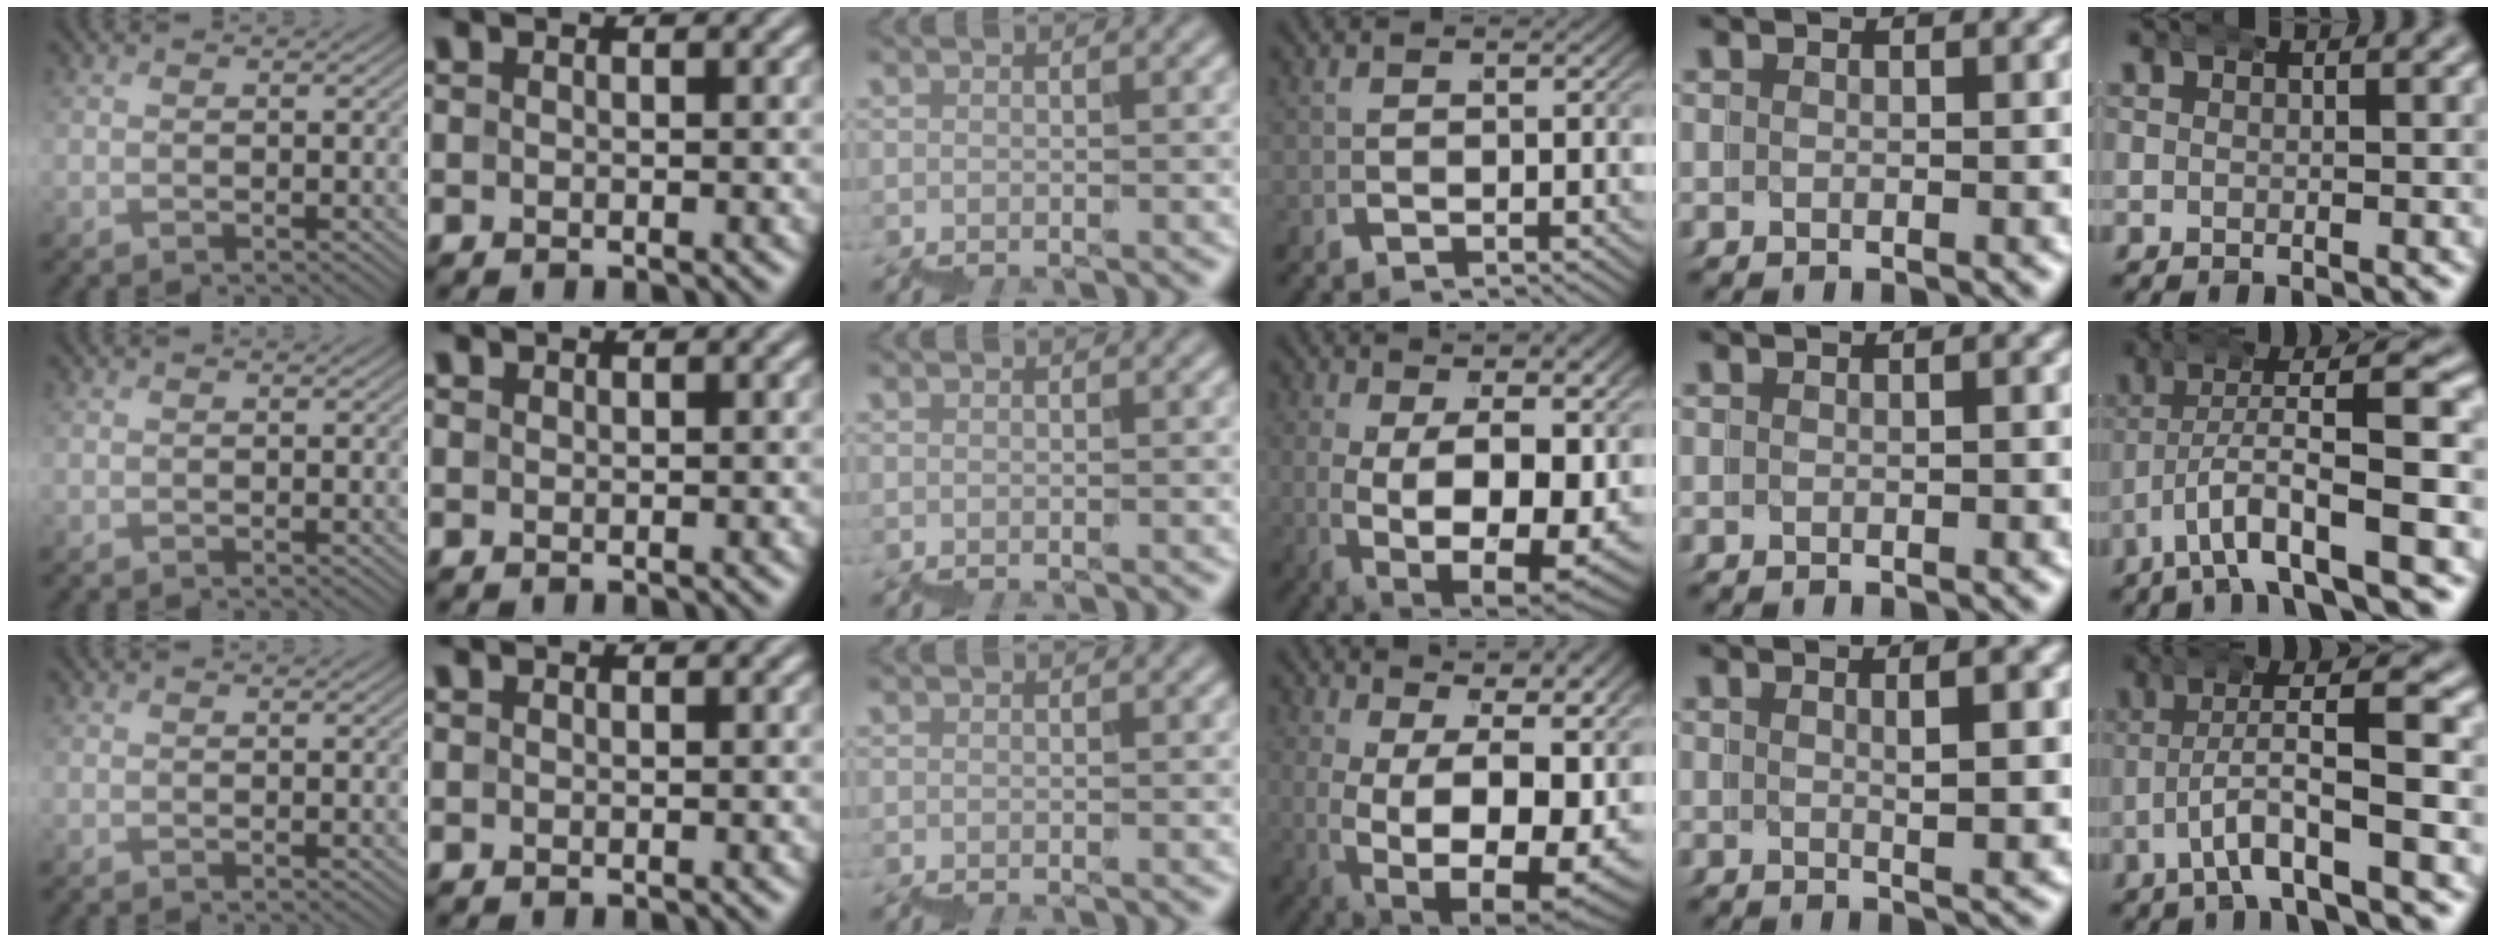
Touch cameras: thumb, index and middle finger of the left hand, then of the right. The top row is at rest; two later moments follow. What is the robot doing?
{"motion": "wrap", "object": "bubble wrap"}